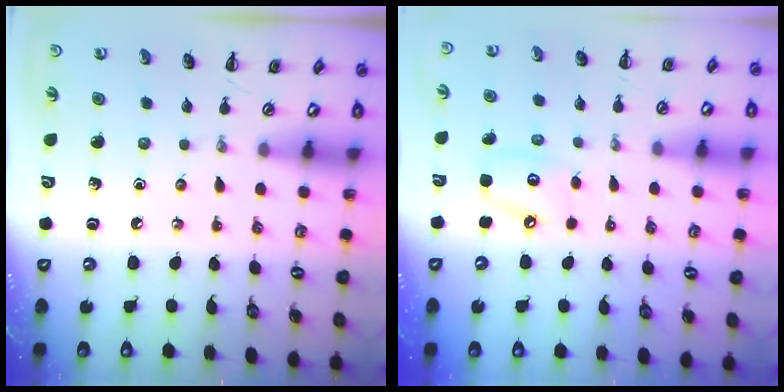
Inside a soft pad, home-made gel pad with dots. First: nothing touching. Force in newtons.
{"total": 6.4, "press": 6.4, "slide": 0.7}